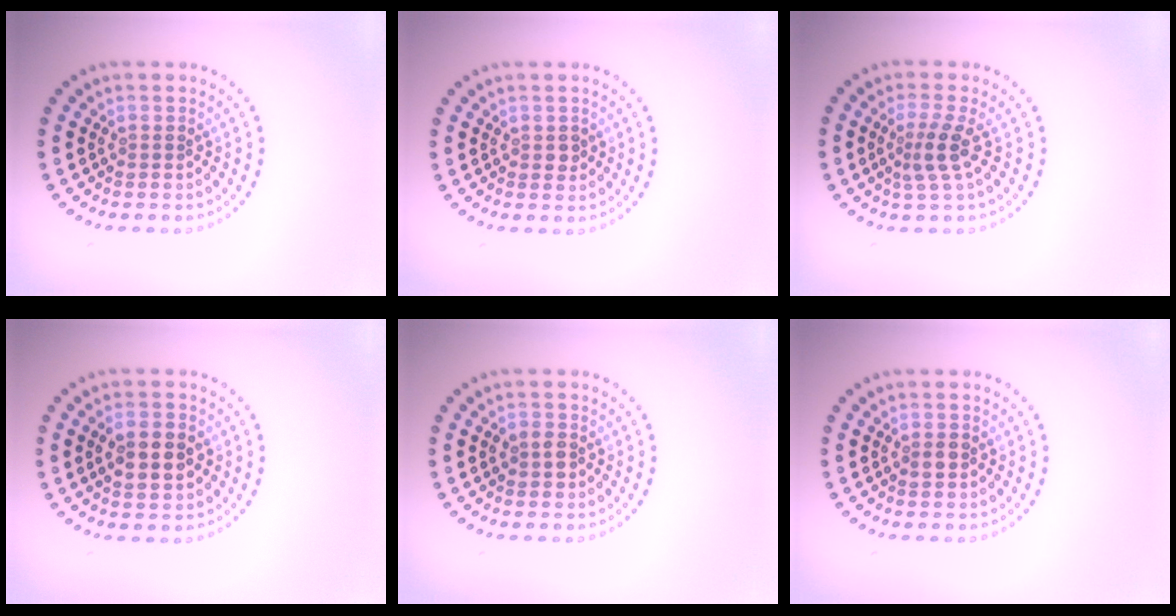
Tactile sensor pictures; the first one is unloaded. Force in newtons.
{"total": 0.8, "press": 0.8, "slide": 0.2}
{"total": 2.5, "press": 1.8, "slide": 1.7}
{"total": 4.6, "press": 4.6, "slide": 0.1}
{"total": 1.4, "press": 1.3, "slide": 0.3}
{"total": 1.1, "press": 1.1, "slide": 0.2}